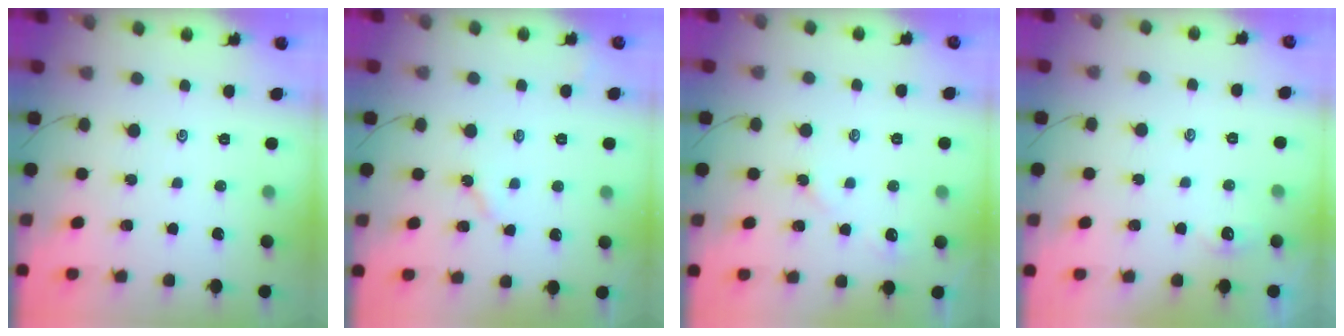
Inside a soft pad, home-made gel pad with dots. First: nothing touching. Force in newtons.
{"total": 2.7, "press": 2.7, "slide": 0.3}
{"total": 4.2, "press": 4.2, "slide": 0.7}
{"total": 2.4, "press": 2.4, "slide": 0.3}